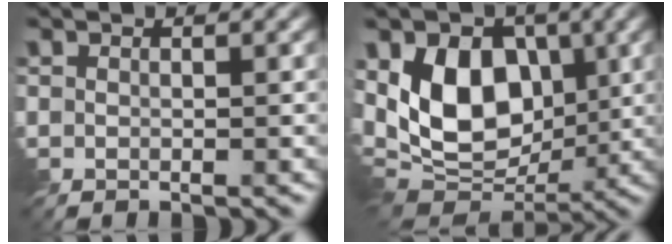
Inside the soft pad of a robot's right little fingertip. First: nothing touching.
{"total": 9.6, "force": [1.6, 6.6, 6.8], "torque": [-0.123, -0.011, 0.019]}